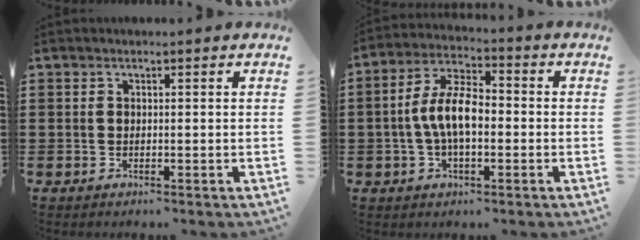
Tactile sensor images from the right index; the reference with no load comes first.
{"total": 8.1, "force": [-1.0, 3.7, 7.1], "torque": [-0.160, 0.001, -0.027]}